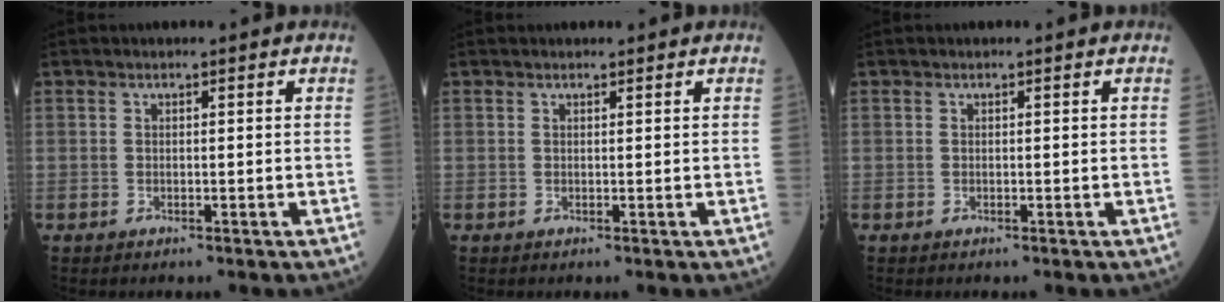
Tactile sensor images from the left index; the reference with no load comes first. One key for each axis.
{"total": 1.4, "fx": 1.3, "fy": 0.4, "fz": 0.4, "tx": 0.000, "ty": 0.012, "tz": 0.018}
{"total": 0.0}